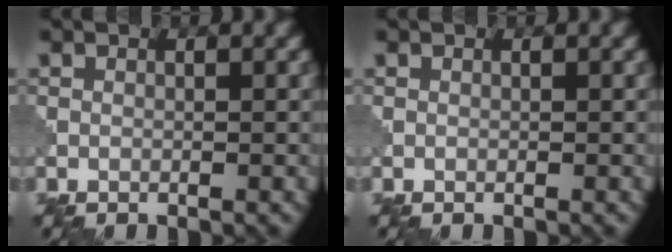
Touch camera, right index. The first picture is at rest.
{"total": 0.0}